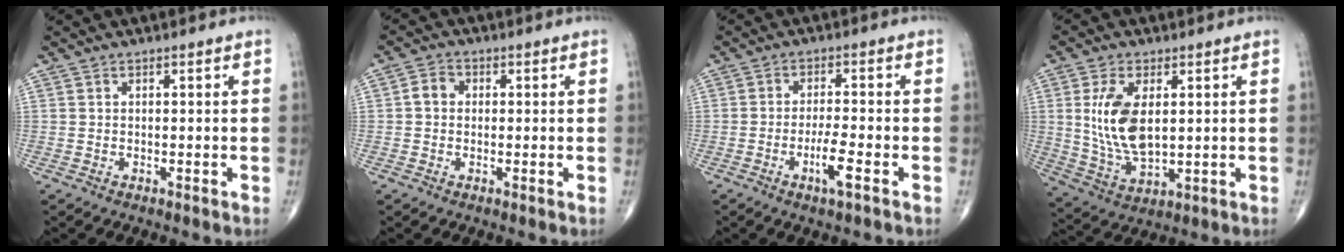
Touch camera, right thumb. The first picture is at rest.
{"total": 3.1, "force": [0.1, 2.6, 1.7], "torque": [-0.019, 0.011, -0.006]}
{"total": 5.0, "force": [-2.2, 0.7, 4.4], "torque": [-0.088, 0.008, -0.042]}
{"total": 11.7, "force": [2.1, 6.0, 9.8], "torque": [-0.191, -0.016, 0.051]}